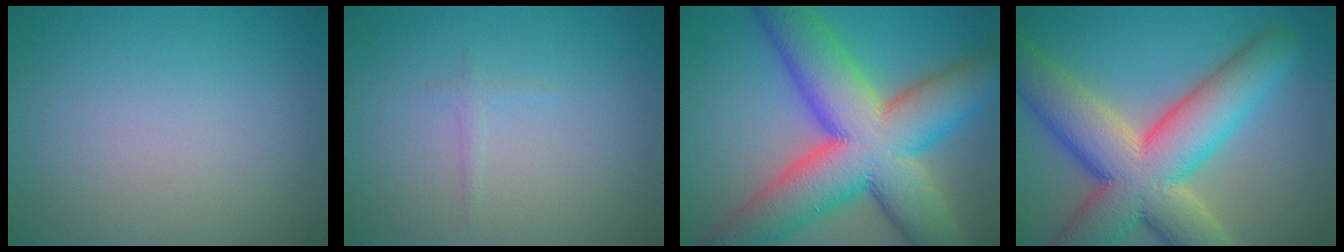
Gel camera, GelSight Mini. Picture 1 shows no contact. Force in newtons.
{"total": 0.6, "press": 0.6, "slide": 0.0}
{"total": 16.1, "press": 16.0, "slide": 0.6}
{"total": 12.6, "press": 12.6, "slide": 1.1}